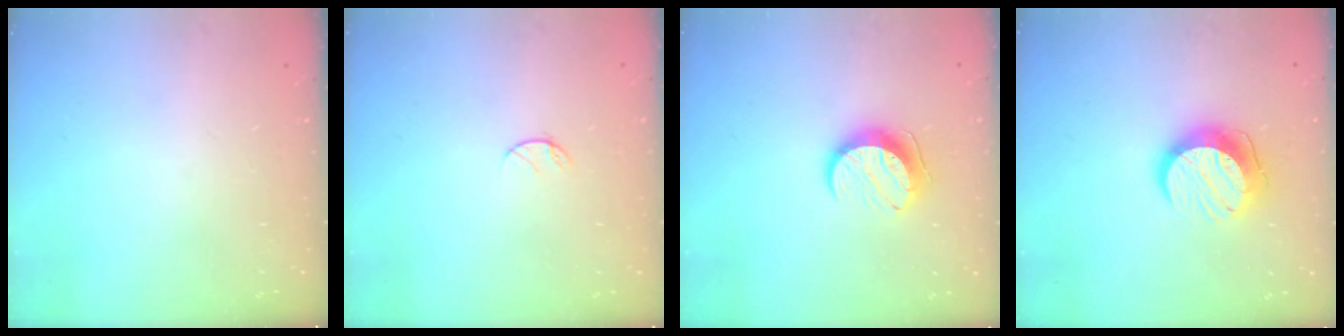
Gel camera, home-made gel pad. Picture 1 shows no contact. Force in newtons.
{"total": 4.7, "press": 4.6, "slide": 0.5}
{"total": 9.5, "press": 9.5, "slide": 0.1}
{"total": 12.0, "press": 12.0, "slide": 1.0}